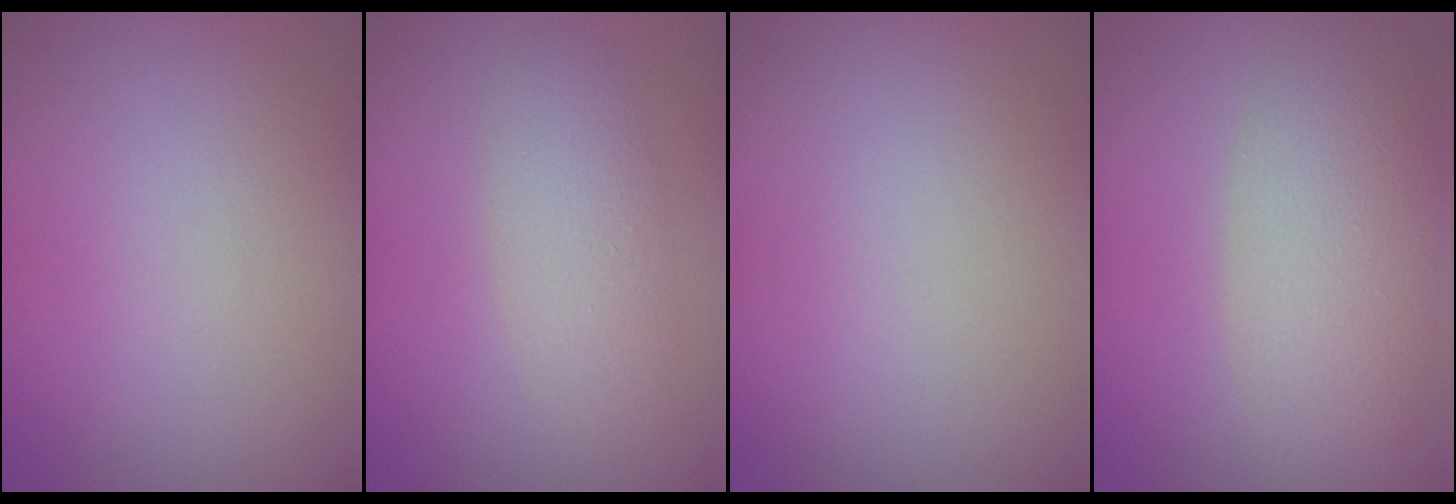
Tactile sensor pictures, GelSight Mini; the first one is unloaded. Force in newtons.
{"total": 3.0, "press": 3.0, "slide": 0.2}
{"total": 0.0}
{"total": 6.1, "press": 6.1, "slide": 0.4}